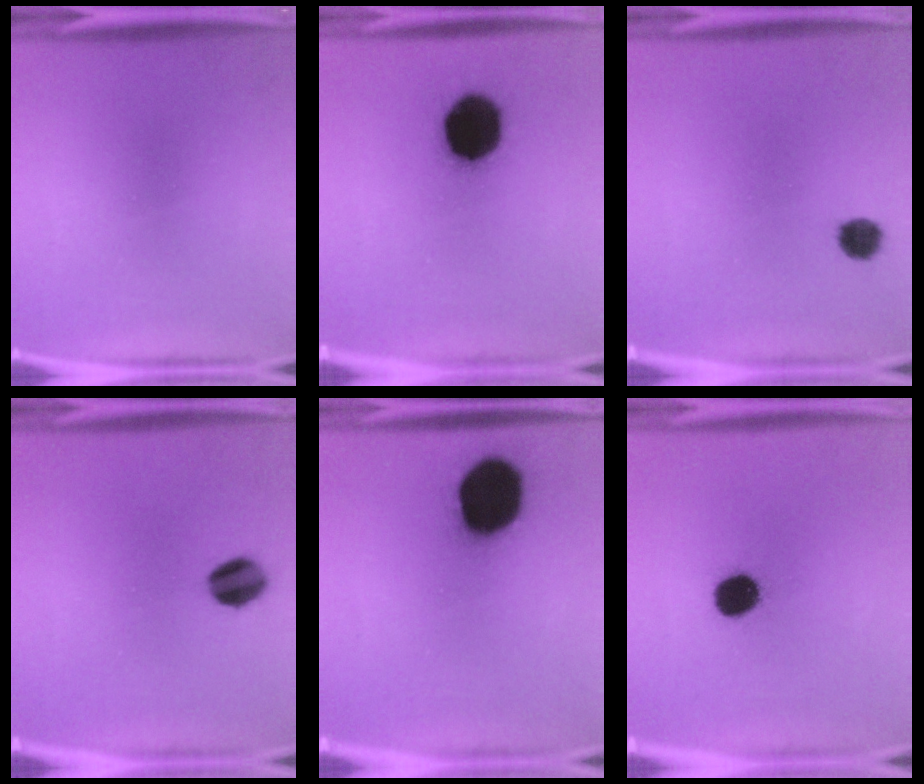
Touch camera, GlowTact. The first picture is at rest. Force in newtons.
{"total": 16.3}
{"total": 3.3}
{"total": 7.8}
{"total": 19.9}
{"total": 8.5}